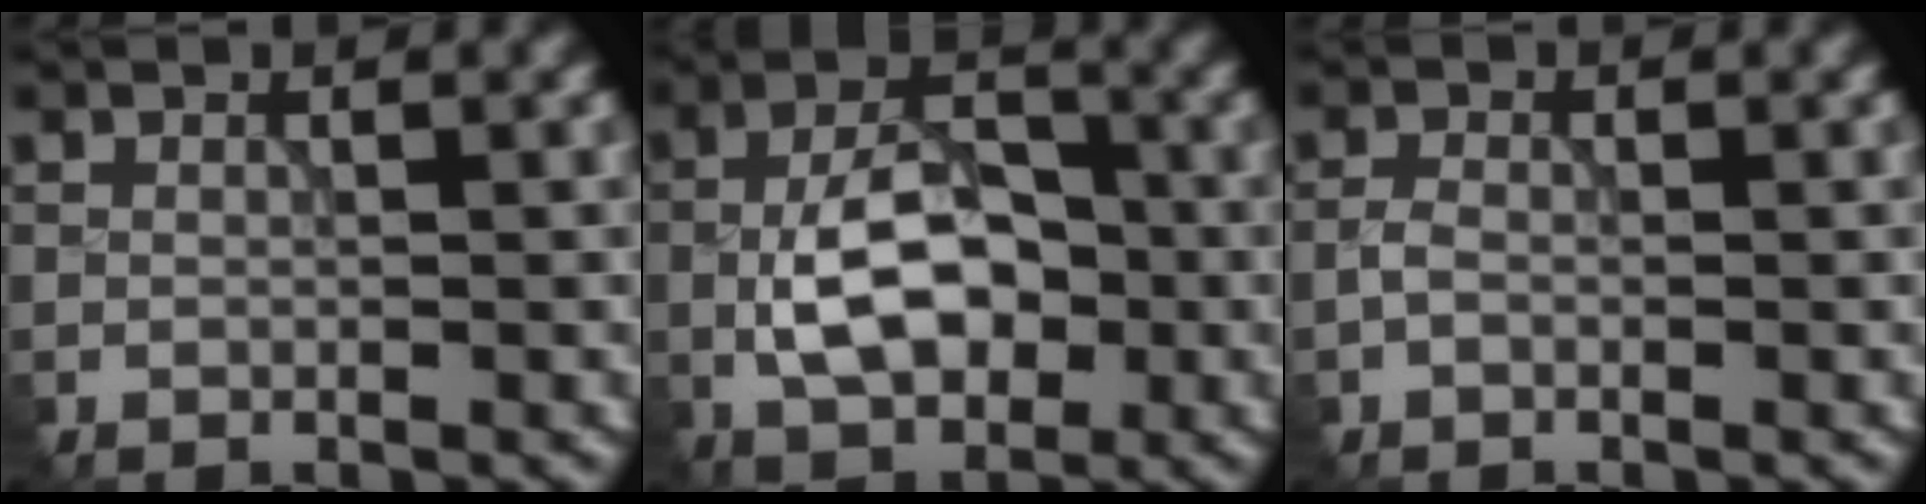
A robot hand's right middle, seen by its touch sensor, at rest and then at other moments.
{"total": 6.6, "force": [-1.6, 3.8, 5.1], "torque": [-0.098, 0.014, -0.036]}
{"total": 0.8, "force": [-0.5, 0.4, 0.5], "torque": [-0.017, 0.004, -0.016]}